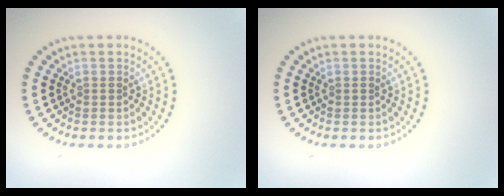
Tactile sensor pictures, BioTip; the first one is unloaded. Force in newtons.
{"total": 0.0}